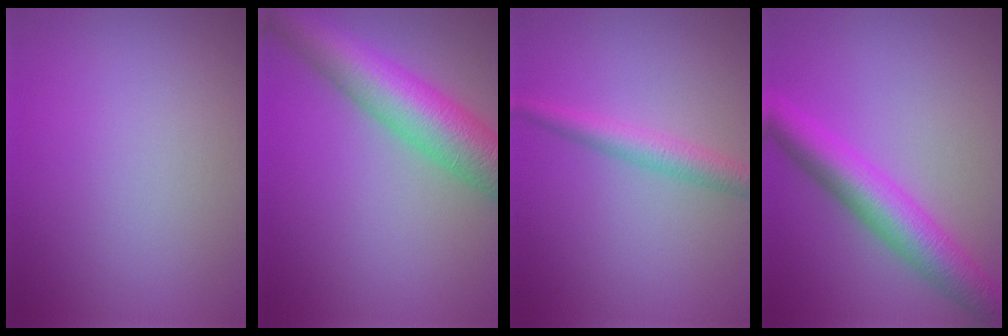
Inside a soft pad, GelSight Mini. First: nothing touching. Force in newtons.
{"total": 8.6, "press": 8.6, "slide": 0.3}
{"total": 2.6, "press": 2.6, "slide": 0.1}
{"total": 6.2, "press": 6.2, "slide": 0.0}